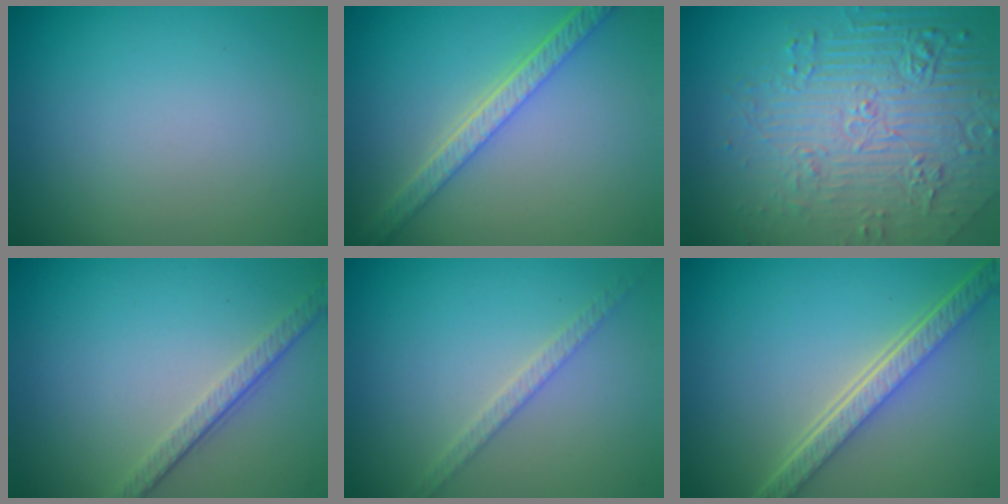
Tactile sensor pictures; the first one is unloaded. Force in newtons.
{"total": 4.4, "press": 3.5, "slide": 2.7}
{"total": 8.0, "press": 5.7, "slide": 5.6}
{"total": 3.3, "press": 2.3, "slide": 2.3}
{"total": 1.9, "press": 1.9, "slide": 0.4}
{"total": 5.6, "press": 4.0, "slide": 3.9}